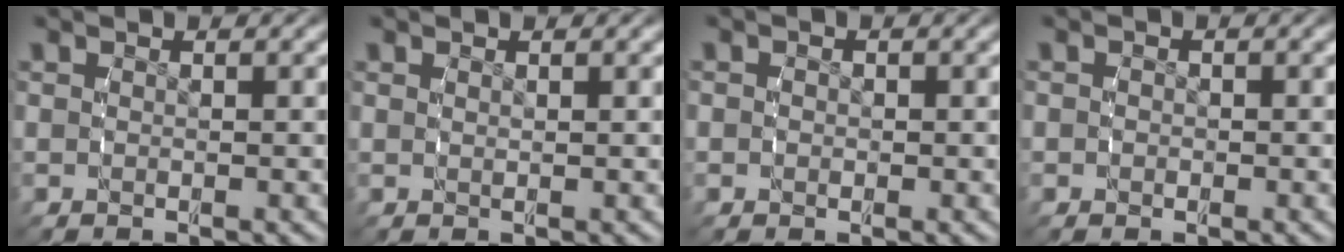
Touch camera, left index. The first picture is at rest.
{"total": 0.5, "force": [0.4, -0.4, 0.1], "torque": [-0.005, -0.003, 0.009]}
{"total": 0.9, "force": [0.0, 0.9, 0.2], "torque": [-0.009, 0.002, -0.003]}
{"total": 0.7, "force": [-0.2, 0.7, 0.0], "torque": [-0.005, 0.000, -0.005]}